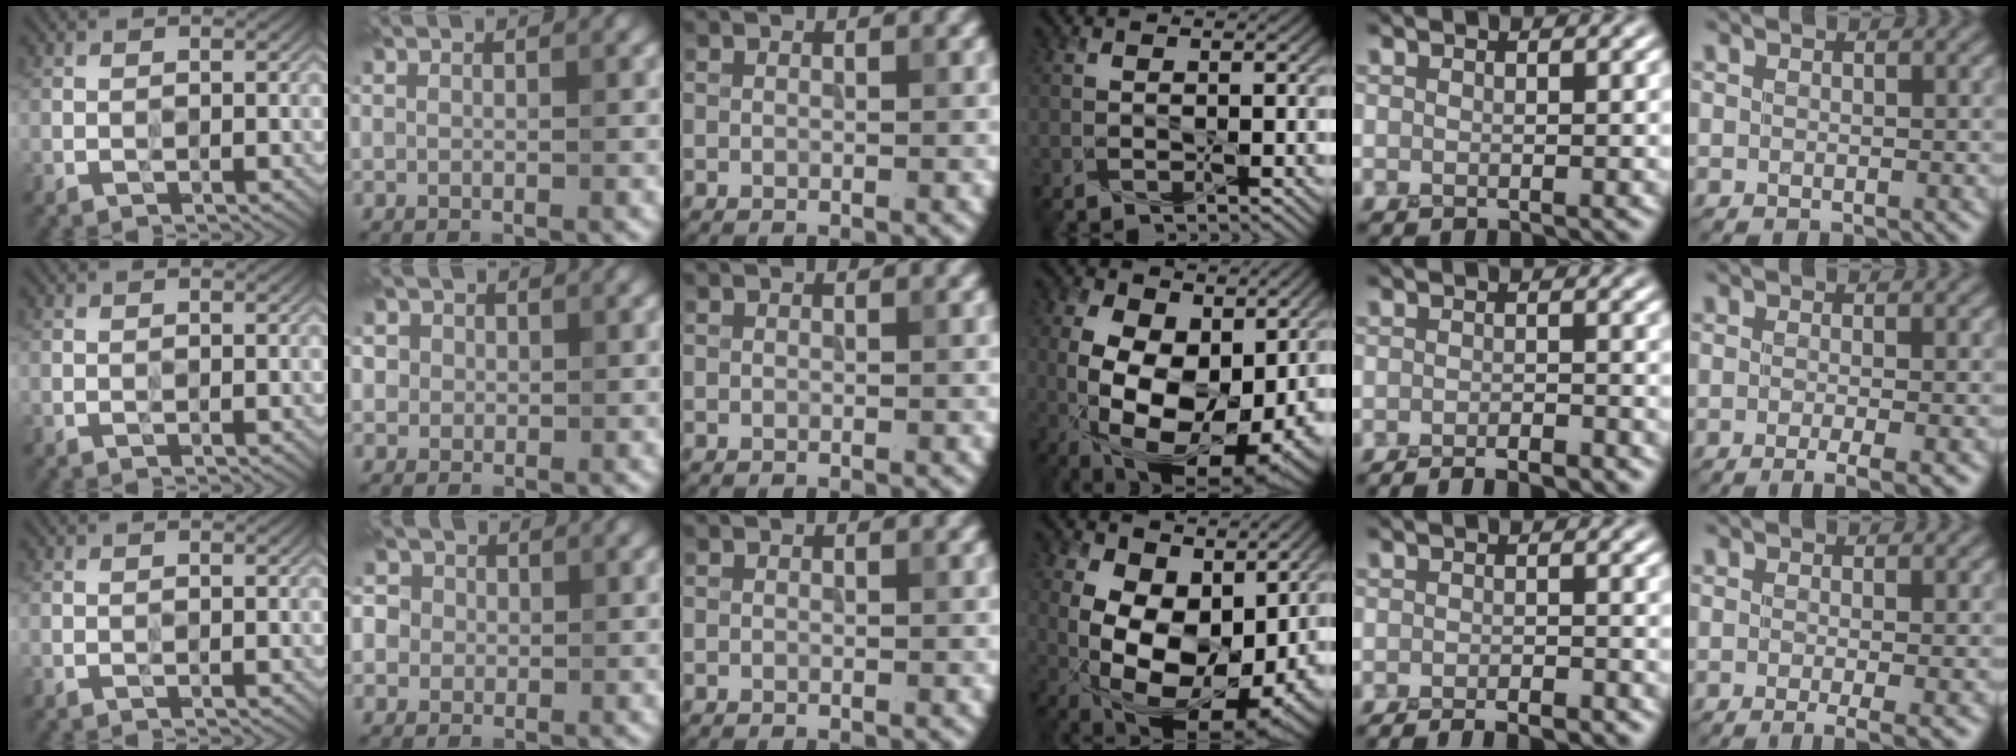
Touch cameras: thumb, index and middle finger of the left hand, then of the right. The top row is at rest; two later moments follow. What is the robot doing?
{"motion": "screw", "object": "toothpaste"}